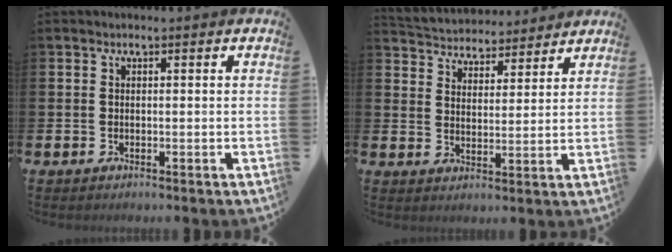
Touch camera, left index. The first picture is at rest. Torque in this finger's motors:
{"motor_torque": [1.02, -1.12, 0.47, 0.03]}